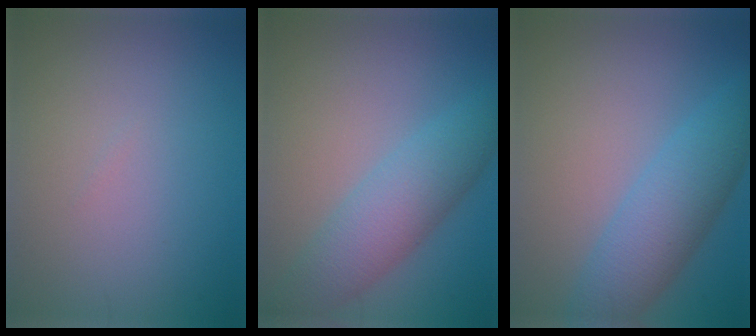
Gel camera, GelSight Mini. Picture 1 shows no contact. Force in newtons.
{"total": 5.3, "press": 5.3, "slide": 0.2}
{"total": 5.8, "press": 5.8, "slide": 0.1}